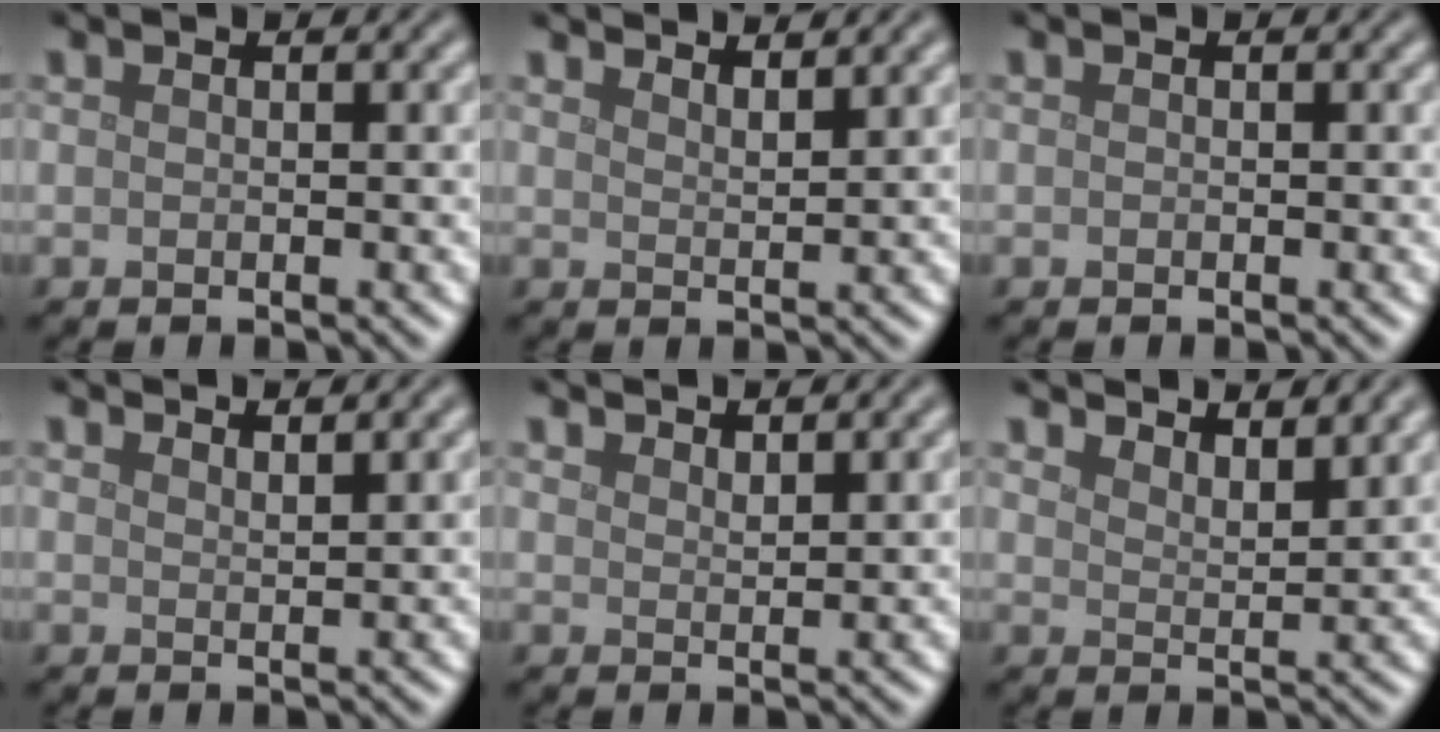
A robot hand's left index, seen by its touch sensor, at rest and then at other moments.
{"total": 3.5, "force": [3.2, 0.7, 1.2], "torque": [-0.005, 0.011, 0.036]}
{"total": 0.0}
{"total": 2.5, "force": [2.3, 0.5, 0.9], "torque": [-0.002, 0.009, 0.023]}
{"total": 2.6, "force": [2.4, 0.3, 0.8], "torque": [-0.009, 0.003, 0.040]}
{"total": 5.9, "force": [5.3, 1.2, 2.1], "torque": [-0.022, 0.007, 0.062]}